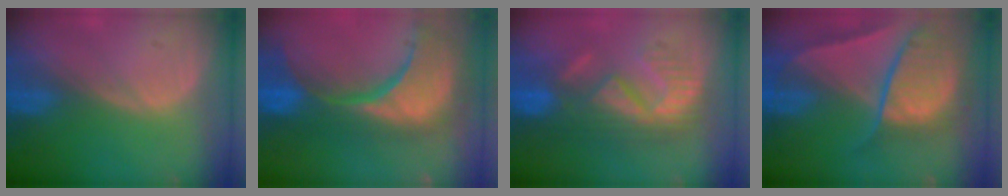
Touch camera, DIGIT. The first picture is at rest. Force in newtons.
{"total": 15.3, "press": 12.2, "slide": 9.3}
{"total": 8.7, "press": 8.5, "slide": 1.6}
{"total": 10.4, "press": 8.8, "slide": 5.5}